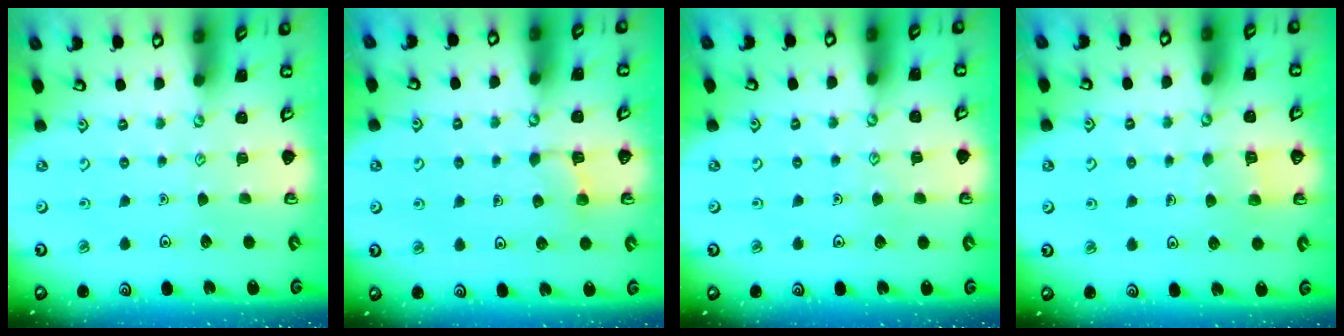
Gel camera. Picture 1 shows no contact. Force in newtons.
{"total": 3.5, "press": 3.5, "slide": 0.6}
{"total": 4.0, "press": 4.0, "slide": 0.4}
{"total": 3.8, "press": 3.8, "slide": 0.4}